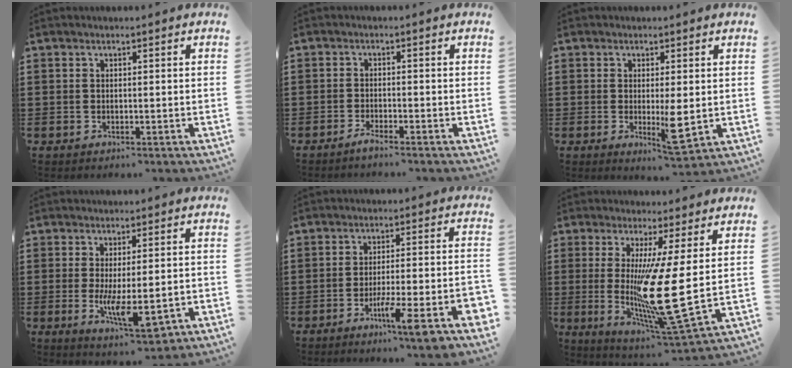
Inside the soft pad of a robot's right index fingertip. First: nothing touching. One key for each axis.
{"total": 1.6, "fx": -1.5, "fy": -0.1, "fz": 0.6, "tx": -0.012, "ty": -0.002, "tz": -0.027}
{"total": 5.1, "fx": -0.5, "fy": 1.1, "fz": 4.9, "tx": -0.079, "ty": -0.010, "tz": -0.007}
{"total": 7.7, "fx": -1.9, "fy": 1.6, "fz": 7.3, "tx": -0.147, "ty": -0.018, "tz": -0.034}
{"total": 9.4, "fx": -5.4, "fy": 0.6, "fz": 7.7, "tx": -0.128, "ty": -0.012, "tz": -0.097}
{"total": 14.6, "fx": 0.4, "fy": 1.2, "fz": 14.6, "tx": -0.257, "ty": -0.042, "tz": -0.003}